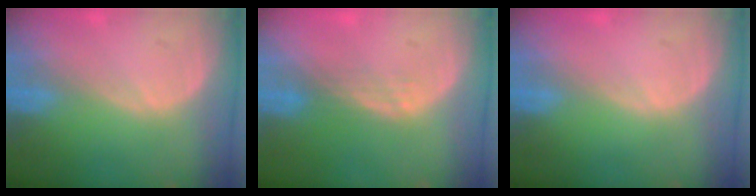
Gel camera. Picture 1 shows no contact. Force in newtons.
{"total": 1.8, "press": 1.7, "slide": 0.2}
{"total": 0.0}